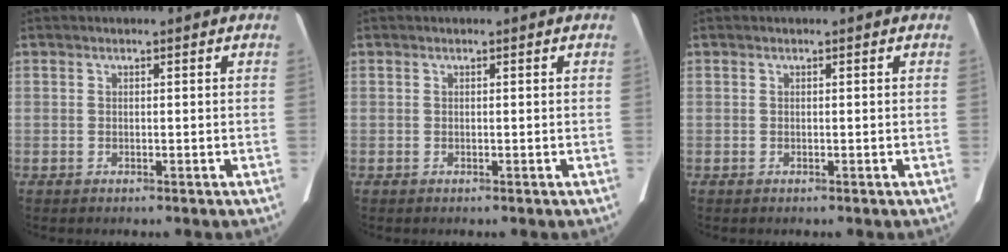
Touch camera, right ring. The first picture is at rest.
{"total": 0.0}
{"total": 0.0}